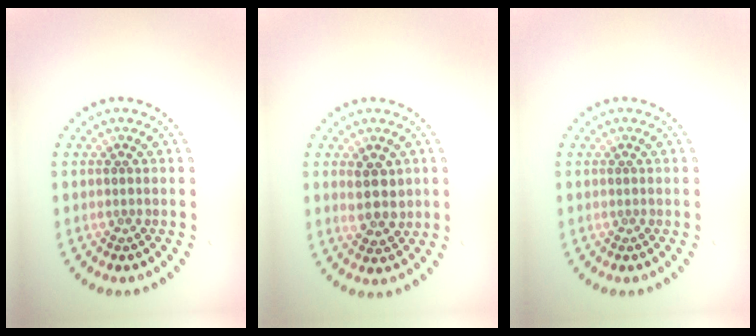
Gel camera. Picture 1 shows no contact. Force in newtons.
{"total": 2.9, "press": 2.8, "slide": 0.9}
{"total": 0.0}